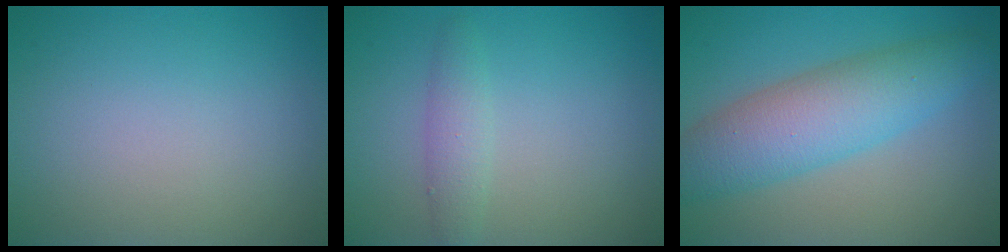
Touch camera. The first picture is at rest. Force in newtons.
{"total": 1.9, "press": 1.9, "slide": 0.1}
{"total": 6.9, "press": 6.9, "slide": 0.1}